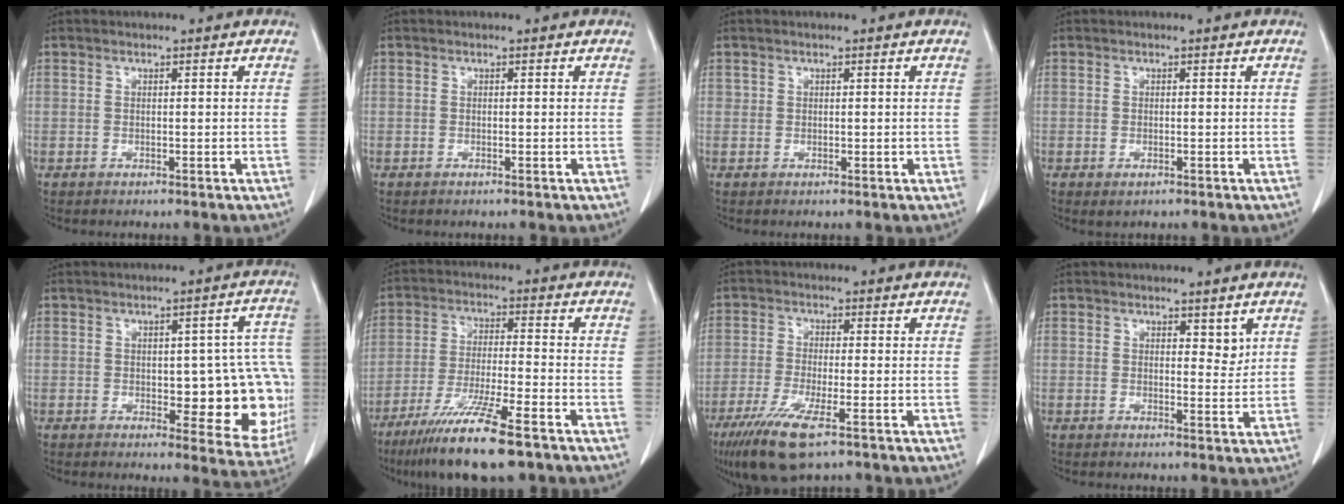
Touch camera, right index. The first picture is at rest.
{"total": 0.0}
{"total": 0.8, "force": [0.3, 0.7, 0.2], "torque": [0.008, 0.002, 0.002]}
{"total": 1.2, "force": [-0.6, 0.5, 0.9], "torque": [-0.013, -0.002, -0.003]}
{"total": 14.8, "force": [-1.4, 5.9, 13.5], "torque": [-0.120, 0.017, -0.007]}
{"total": 13.4, "force": [-9.1, 1.0, 9.8], "torque": [-0.185, -0.039, -0.157]}
{"total": 9.1, "force": [-5.4, 1.4, 7.1], "torque": [-0.139, -0.025, -0.093]}
{"total": 2.2, "force": [1.3, 1.1, 1.4], "torque": [-0.013, -0.011, 0.020]}